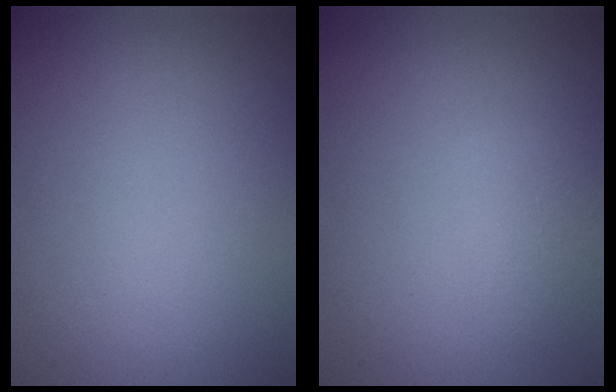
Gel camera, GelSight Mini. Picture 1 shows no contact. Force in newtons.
{"total": 1.9, "press": 1.9, "slide": 0.0}